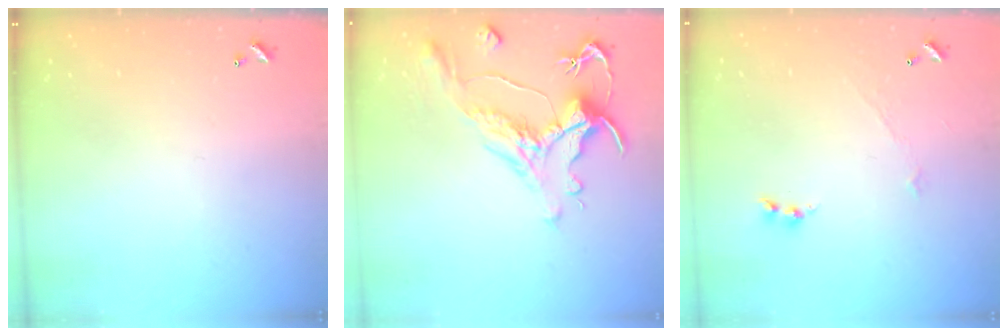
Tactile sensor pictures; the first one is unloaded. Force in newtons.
{"total": 1.7, "press": 0.9, "slide": 1.4}
{"total": 1.9, "press": 1.8, "slide": 0.4}